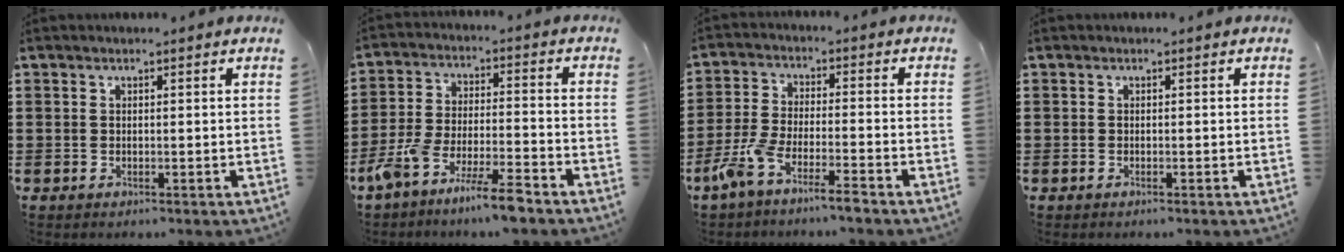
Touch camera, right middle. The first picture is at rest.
{"total": 8.6, "force": [-7.1, 0.6, 4.8], "torque": [-0.108, -0.003, -0.139]}
{"total": 6.5, "force": [-5.3, 0.2, 3.6], "torque": [-0.101, -0.018, -0.108]}
{"total": 0.0}